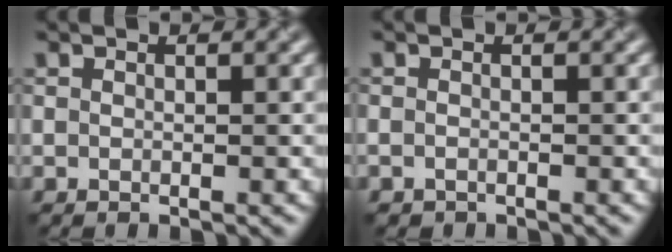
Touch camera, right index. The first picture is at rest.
{"total": 0.6, "force": [-0.6, 0.1, -0.1], "torque": [0.001, -0.007, -0.010]}